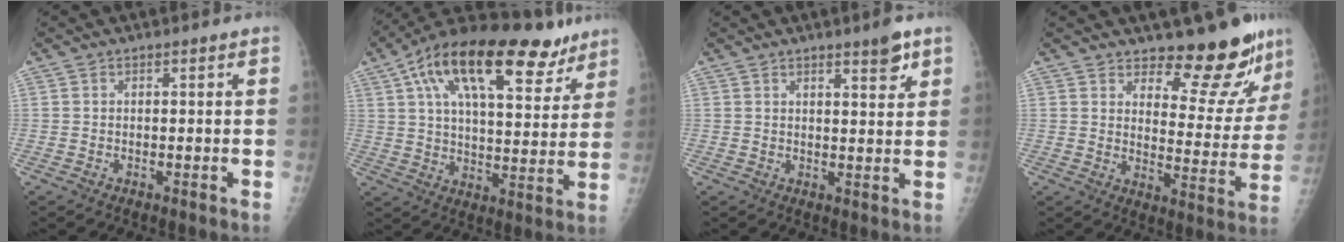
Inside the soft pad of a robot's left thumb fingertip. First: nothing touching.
{"total": 24.1, "force": [13.7, 10.3, 17.0], "torque": [-0.247, -0.006, 0.219]}
{"total": 4.2, "force": [2.8, 0.9, 3.1], "torque": [-0.038, -0.019, 0.038]}
{"total": 13.7, "force": [12.0, 4.1, 5.2], "torque": [-0.023, -0.113, 0.157]}